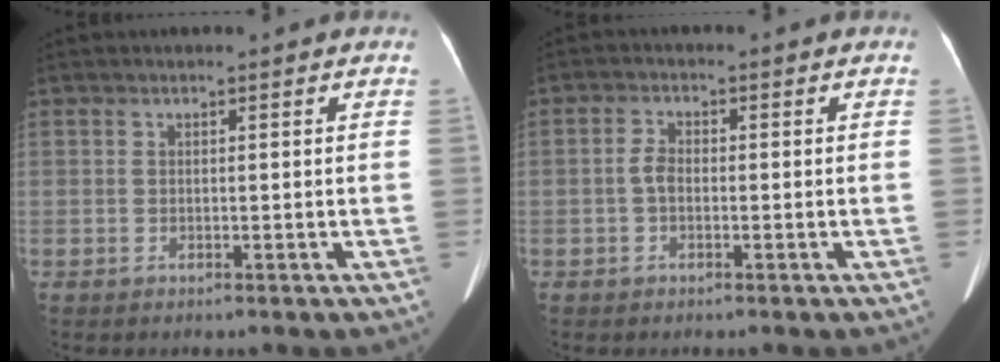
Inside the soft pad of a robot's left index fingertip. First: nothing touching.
{"total": 2.2, "force": [-0.6, 1.5, 1.5], "torque": [-0.036, 0.010, -0.013]}